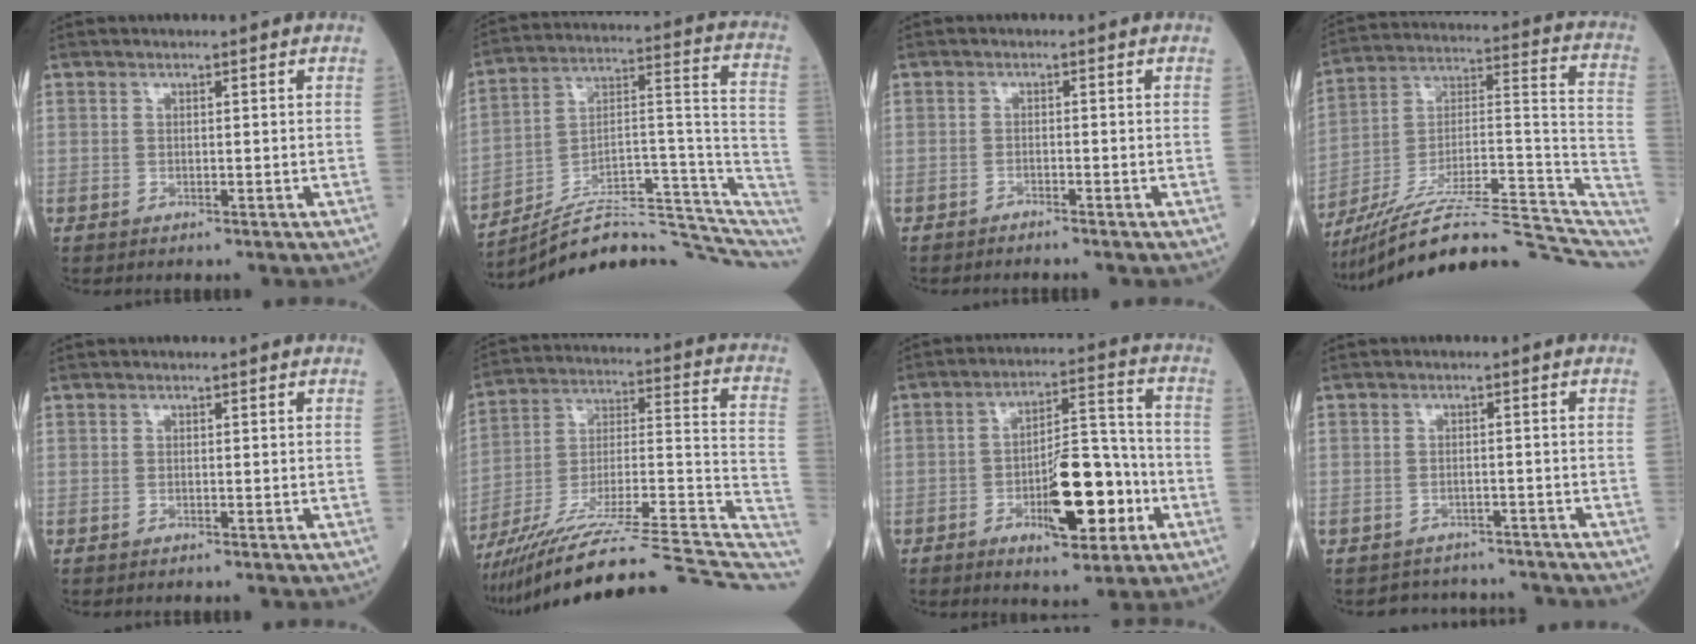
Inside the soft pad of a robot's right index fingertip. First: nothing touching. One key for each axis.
{"total": 19.5, "fx": -16.8, "fy": 2.6, "fz": 9.7, "tx": -0.104, "ty": 0.062, "tz": -0.250}
{"total": 1.7, "fx": -1.5, "fy": -0.2, "fz": 0.6, "tx": -0.010, "ty": 0.002, "tz": -0.019}
{"total": 25.3, "fx": -21.0, "fy": 3.7, "fz": 13.6, "tx": -0.157, "ty": 0.032, "tz": -0.321}
{"total": 0.0}
{"total": 28.8, "fx": -24.1, "fy": 1.7, "fz": 15.6, "tx": -0.192, "ty": 0.000, "tz": -0.365}
{"total": 12.1, "fx": -4.2, "fy": 3.8, "fz": 10.7, "tx": -0.173, "ty": 0.013, "tz": -0.060}
{"total": 5.3, "fx": -4.9, "fy": 1.8, "fz": -1.0, "tx": 0.016, "ty": 0.024, "tz": -0.063}